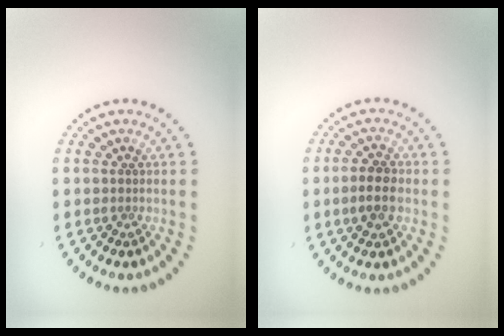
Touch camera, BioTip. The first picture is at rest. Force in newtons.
{"total": 2.8, "press": 2.8, "slide": 0.4}